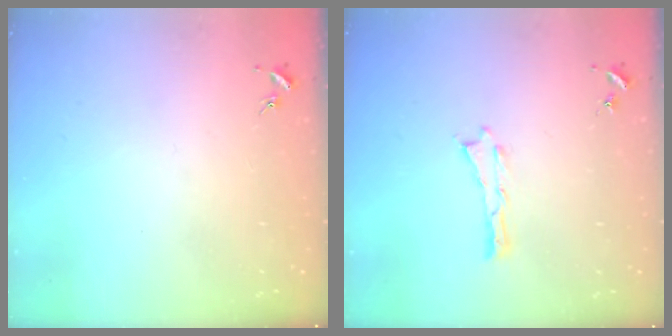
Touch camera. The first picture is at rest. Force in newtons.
{"total": 0.0}